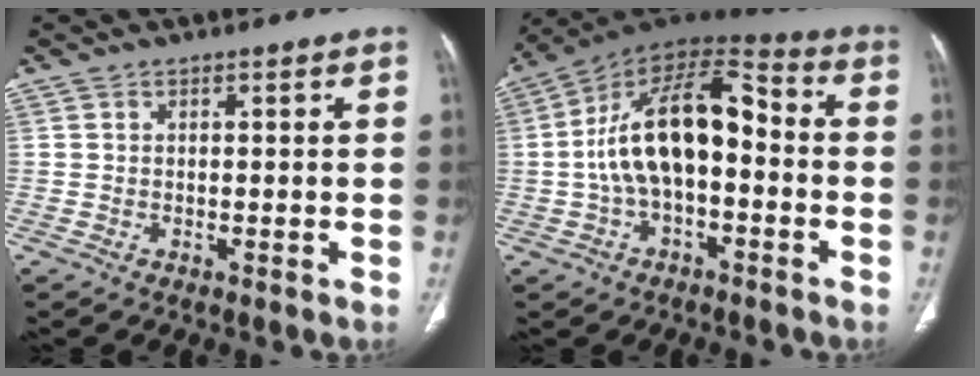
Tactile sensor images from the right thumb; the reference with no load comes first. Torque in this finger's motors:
{"motor_torque": [2.50, 2.51, 1.98, -0.30, 0.23]}